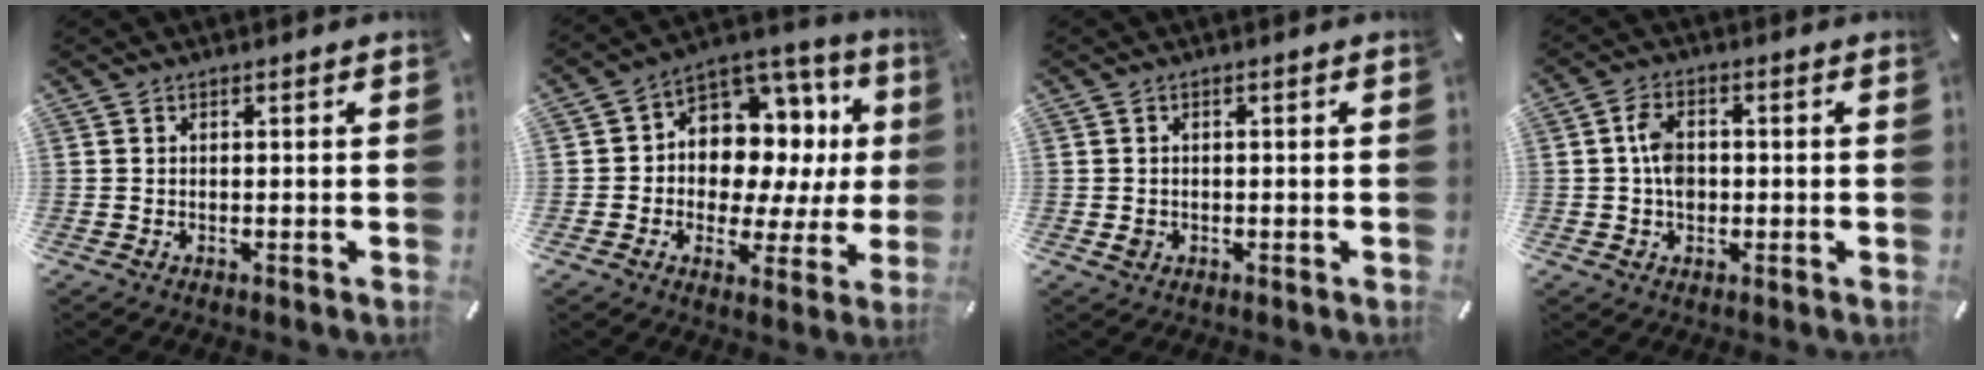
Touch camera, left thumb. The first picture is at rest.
{"total": 12.0, "force": [2.8, 9.9, 6.1], "torque": [-0.089, -0.039, 0.061]}
{"total": 1.6, "force": [-0.3, 1.5, 0.7], "torque": [-0.004, 0.002, -0.009]}
{"total": 5.5, "force": [-0.2, 3.8, 4.0], "torque": [-0.082, 0.009, -0.005]}